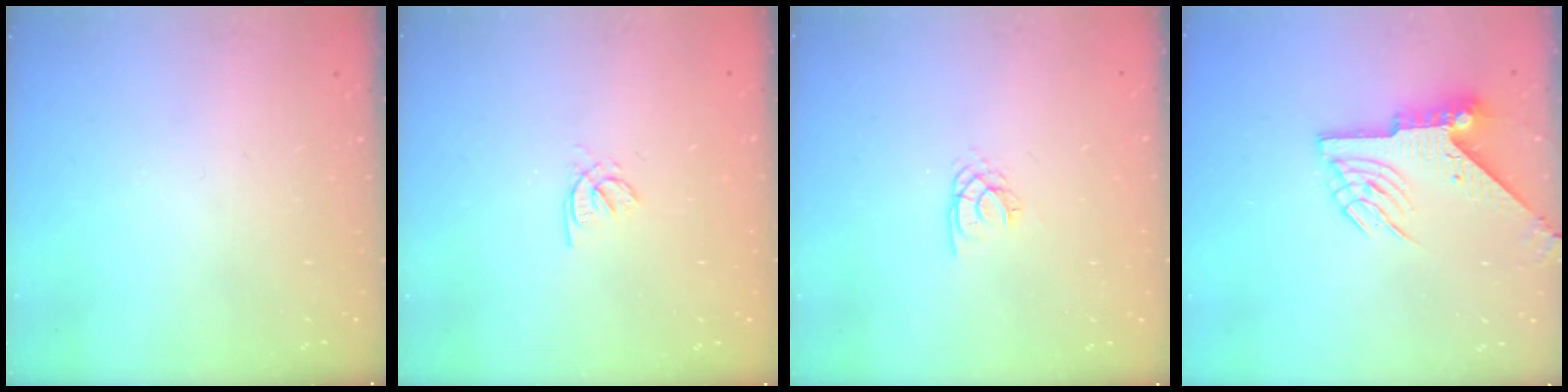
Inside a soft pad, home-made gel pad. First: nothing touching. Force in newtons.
{"total": 1.9, "press": 1.8, "slide": 0.4}
{"total": 2.0, "press": 1.9, "slide": 0.4}
{"total": 7.3, "press": 7.3, "slide": 0.6}